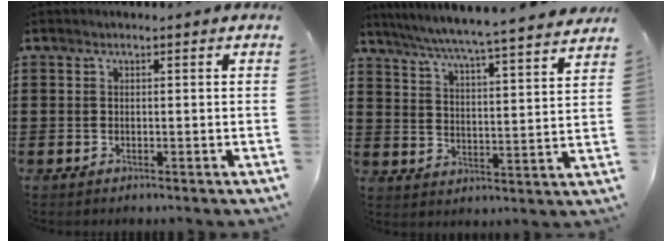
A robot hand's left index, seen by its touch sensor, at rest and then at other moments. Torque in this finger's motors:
{"motor_torque": [1.73, -0.41, 0.53, 0.09]}